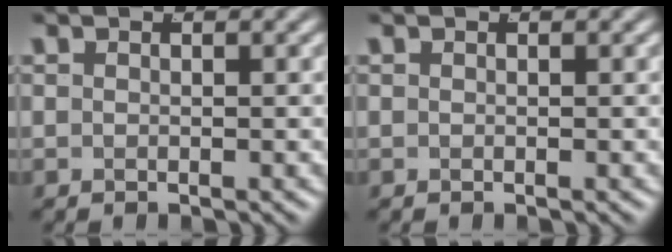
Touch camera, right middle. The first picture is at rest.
{"total": 0.0}